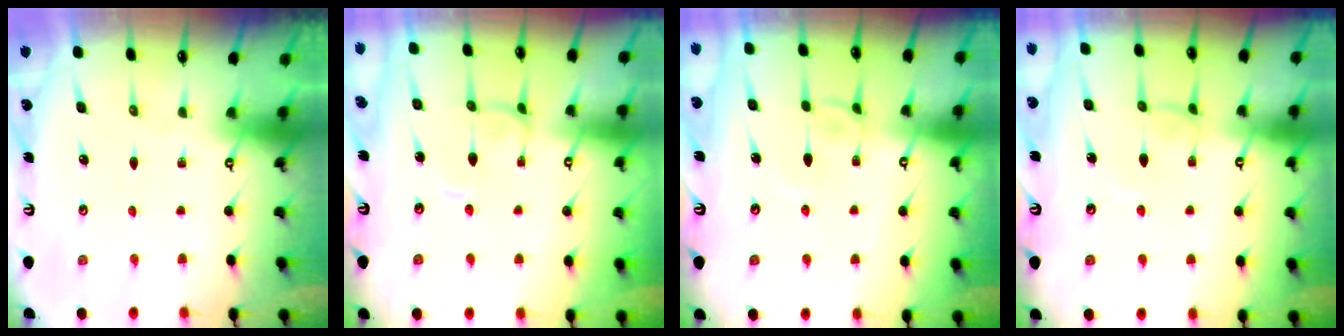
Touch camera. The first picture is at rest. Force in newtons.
{"total": 1.4, "press": 1.3, "slide": 0.4}
{"total": 3.8, "press": 3.8, "slide": 0.2}
{"total": 2.0, "press": 2.0, "slide": 0.2}